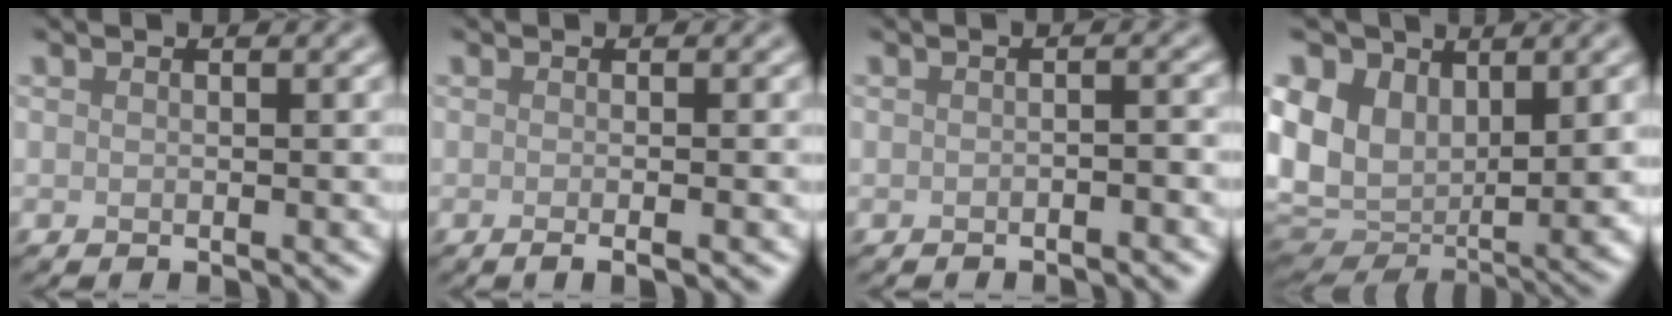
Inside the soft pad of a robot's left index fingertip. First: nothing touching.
{"total": 2.2, "force": [-0.4, 0.8, 2.0], "torque": [-0.012, -0.003, -0.011]}
{"total": 1.3, "force": [-0.8, 0.2, 1.1], "torque": [-0.012, 0.003, -0.014]}
{"total": 10.2, "force": [2.7, 7.0, 6.9], "torque": [-0.177, -0.010, 0.051]}